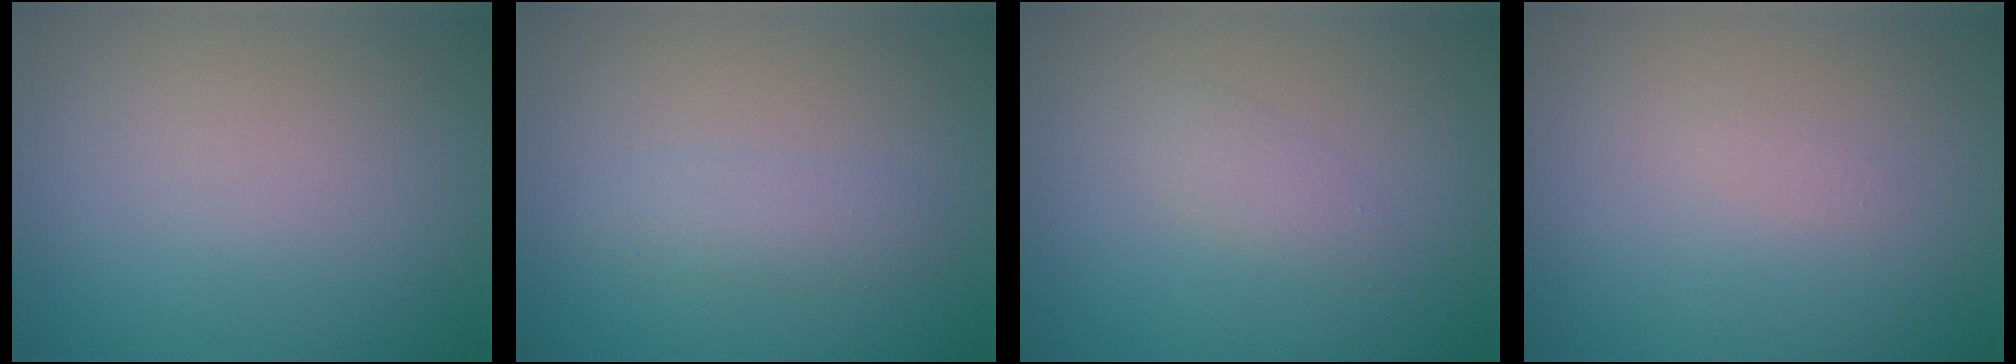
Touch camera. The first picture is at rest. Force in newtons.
{"total": 1.9, "press": 1.9, "slide": 0.0}
{"total": 1.3, "press": 1.3, "slide": 0.0}
{"total": 0.5, "press": 0.5, "slide": 0.0}